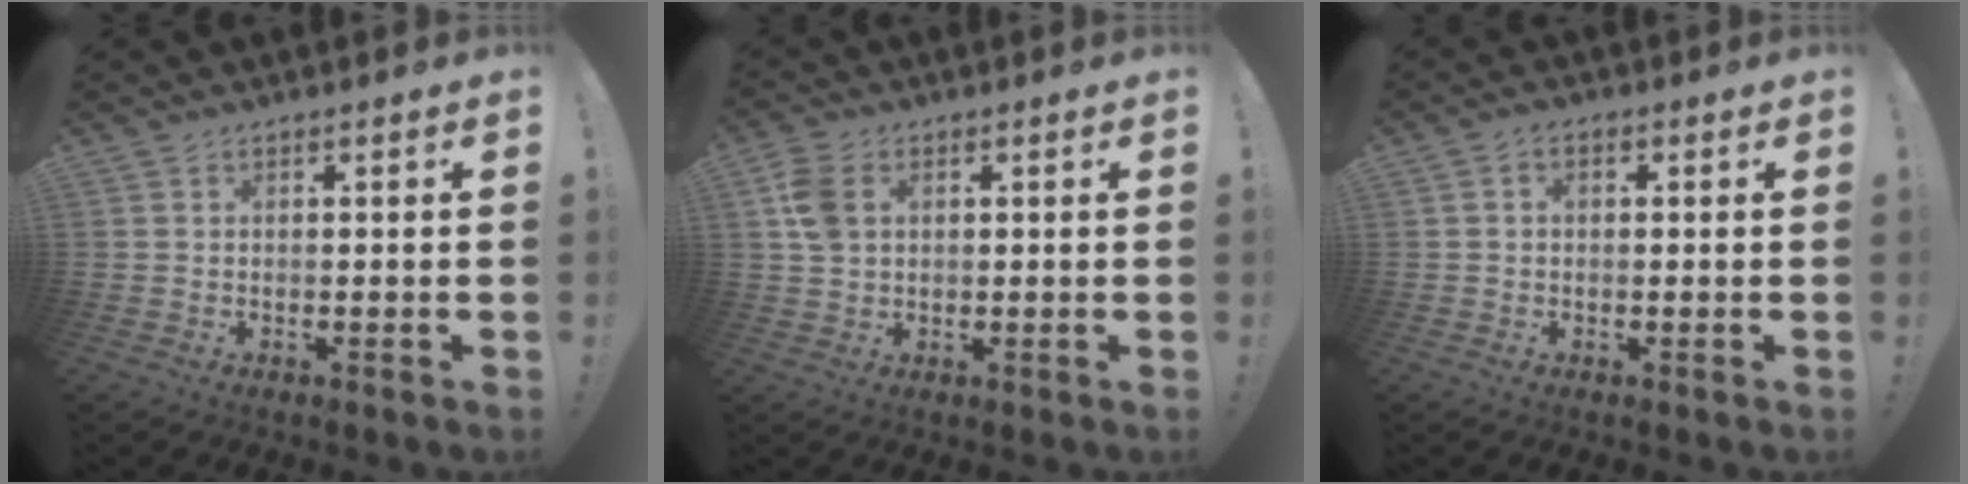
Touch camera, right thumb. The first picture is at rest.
{"total": 7.3, "force": [2.2, 5.0, 4.8], "torque": [-0.096, 0.006, 0.044]}
{"total": 2.1, "force": [0.0, 1.5, 1.5], "torque": [-0.028, 0.007, -0.001]}